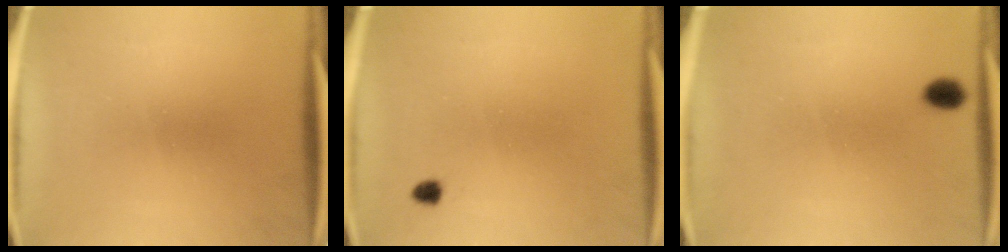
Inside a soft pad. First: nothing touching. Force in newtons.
{"total": 1.2}
{"total": 1.7}